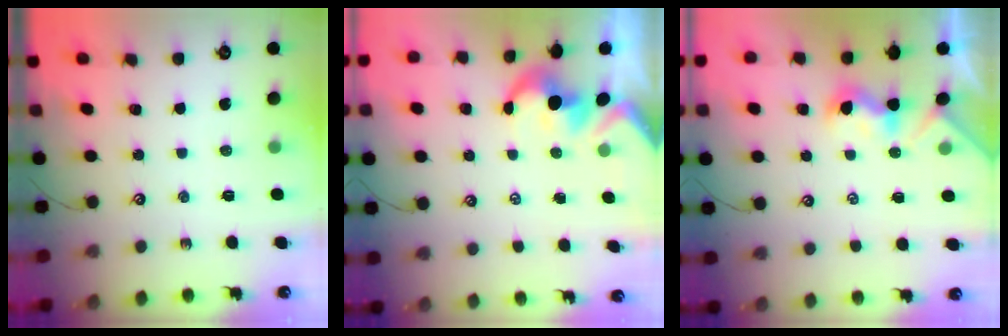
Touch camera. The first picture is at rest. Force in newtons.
{"total": 1.7, "press": 1.4, "slide": 1.0}
{"total": 0.8, "press": 0.4, "slide": 0.7}